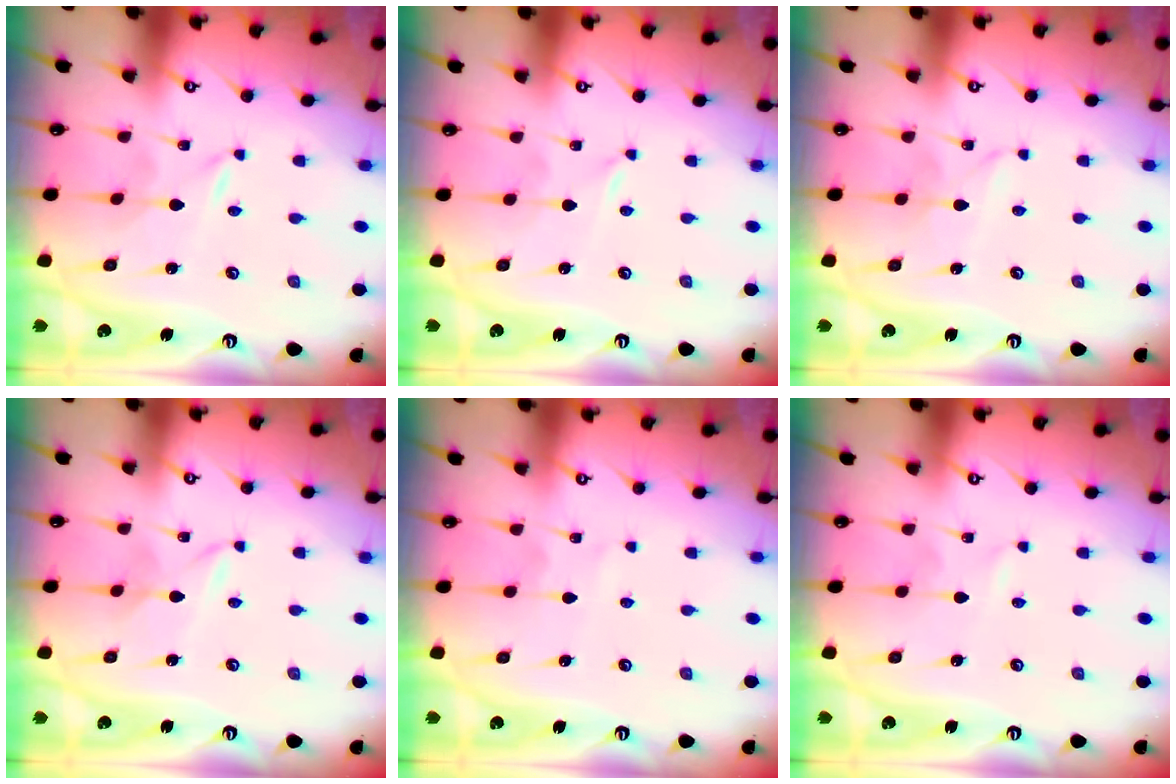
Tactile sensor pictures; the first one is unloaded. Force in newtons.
{"total": 0.0}
{"total": 3.1, "press": 3.1, "slide": 0.3}
{"total": 1.5, "press": 1.5, "slide": 0.2}
{"total": 2.2, "press": 2.1, "slide": 0.3}
{"total": 0.0}